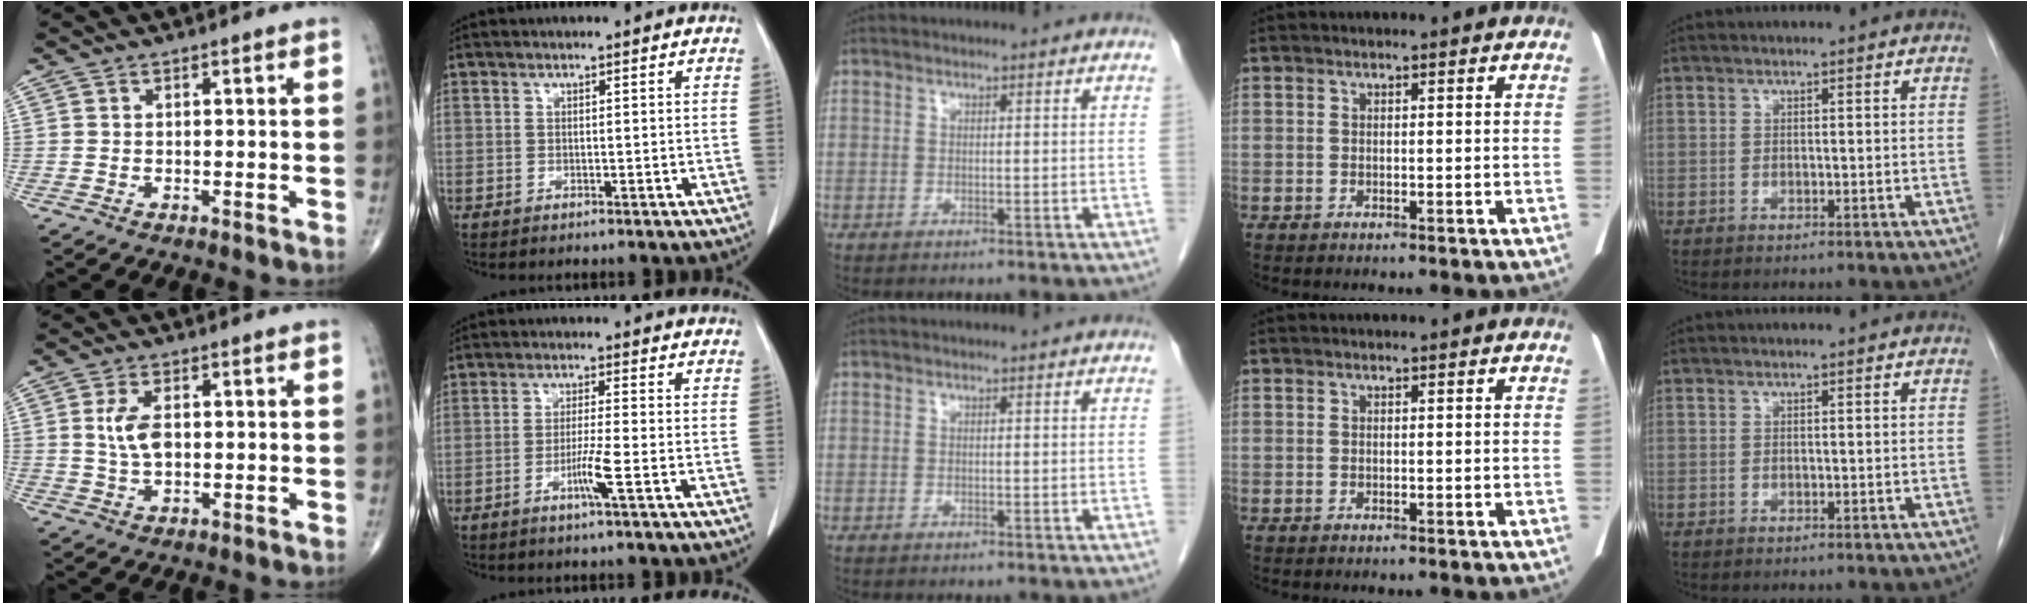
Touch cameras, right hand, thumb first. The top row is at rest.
{"thumb": {"total": 5.5, "force": [0.6, 3.0, 4.6], "torque": [-0.089, -0.001, 0.013]}, "index": {"total": 4.2, "force": [-1.8, -0.7, 3.8], "torque": [-0.074, -0.009, -0.037]}}